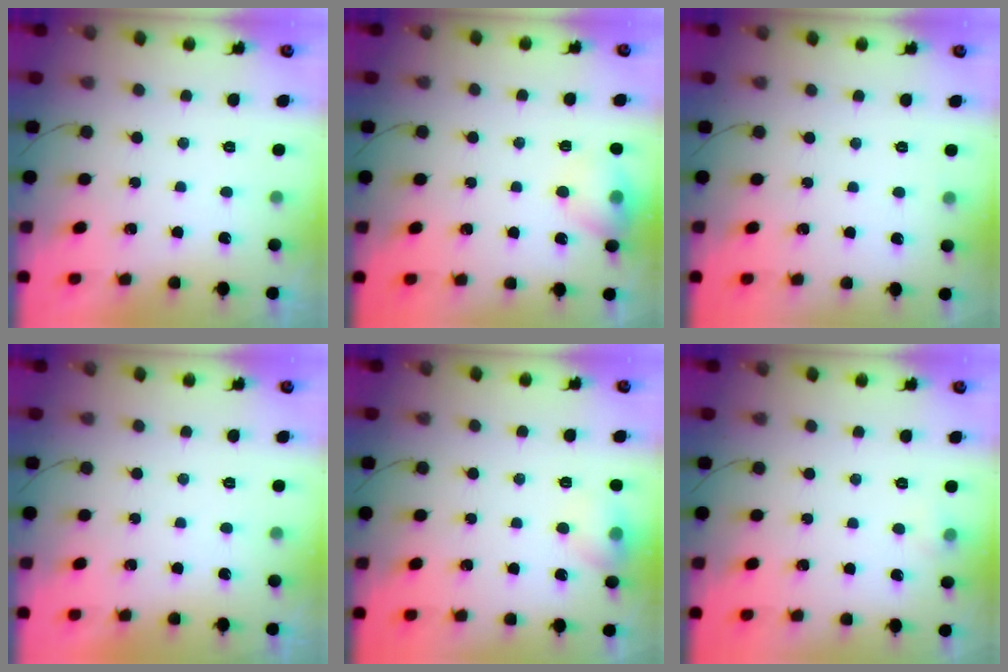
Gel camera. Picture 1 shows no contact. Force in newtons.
{"total": 10.6, "press": 10.5, "slide": 1.6}
{"total": 2.4, "press": 1.6, "slide": 1.8}
{"total": 0.0}
{"total": 8.5, "press": 8.3, "slide": 1.5}
{"total": 6.4, "press": 3.3, "slide": 5.5}